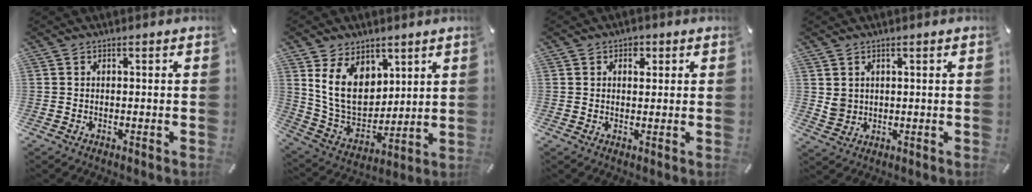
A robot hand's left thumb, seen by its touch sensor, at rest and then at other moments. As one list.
[{"total": 13.9, "force": [5.6, 10.4, 7.3], "torque": [-0.160, -0.028, 0.108]}, {"total": 2.6, "force": [0.9, 2.1, 1.3], "torque": [-0.004, -0.003, 0.009]}, {"total": 3.4, "force": [1.3, 3.1, 0.4], "torque": [-0.007, 0.001, 0.025]}]